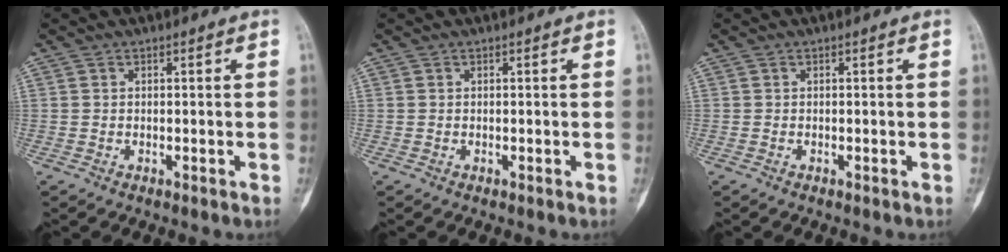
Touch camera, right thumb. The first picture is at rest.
{"total": 0.0}
{"total": 0.0}